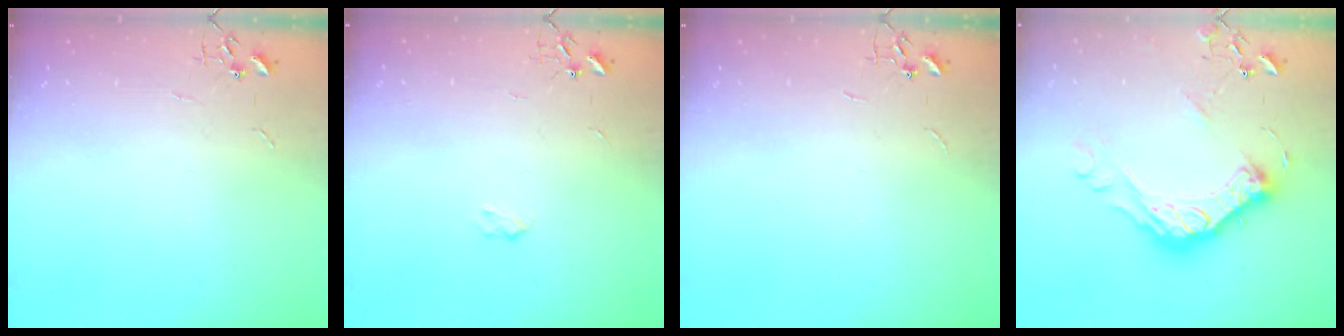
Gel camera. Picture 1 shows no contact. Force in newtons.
{"total": 2.8, "press": 2.8, "slide": 0.5}
{"total": 0.0}
{"total": 18.0, "press": 18.0, "slide": 1.2}